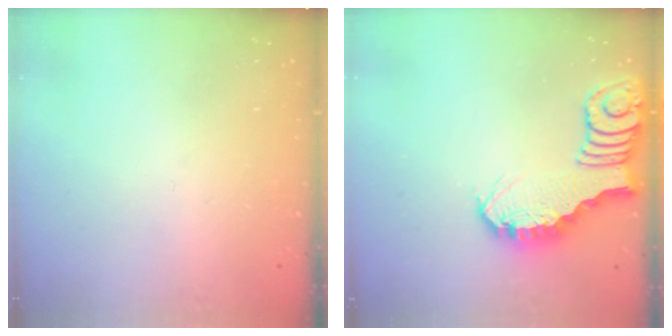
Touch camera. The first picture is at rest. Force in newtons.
{"total": 2.8, "press": 2.8, "slide": 0.4}